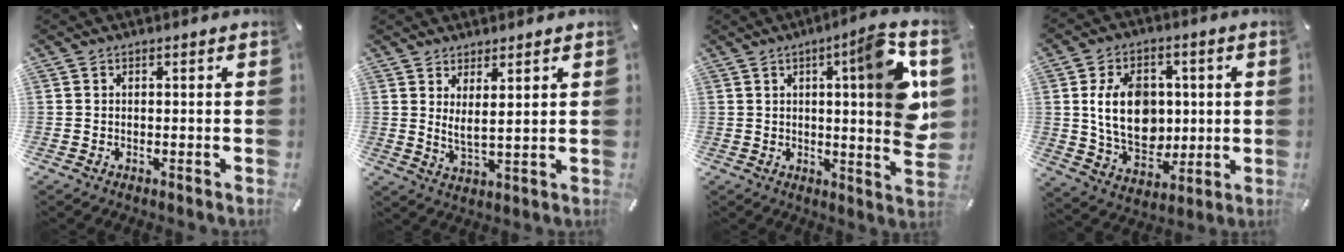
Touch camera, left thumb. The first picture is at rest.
{"total": 4.3, "force": [3.3, 0.4, 2.7], "torque": [-0.055, -0.021, 0.058]}
{"total": 16.1, "force": [4.6, 2.2, 15.2], "torque": [-0.208, -0.034, 0.058]}
{"total": 14.5, "force": [1.5, 10.9, 9.4], "torque": [-0.185, 0.010, 0.028]}